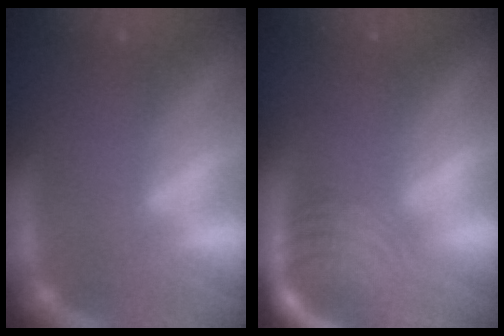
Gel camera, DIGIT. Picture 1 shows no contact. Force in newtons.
{"total": 7.6}